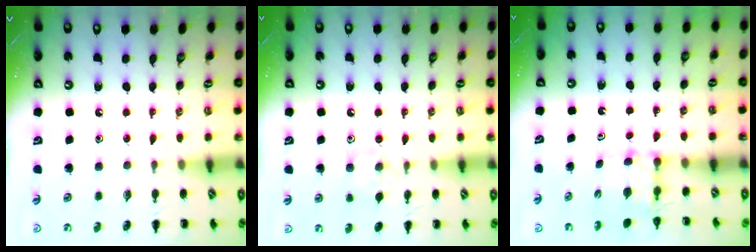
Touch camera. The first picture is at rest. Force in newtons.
{"total": 6.9, "press": 6.6, "slide": 2.0}
{"total": 2.8, "press": 2.6, "slide": 1.1}